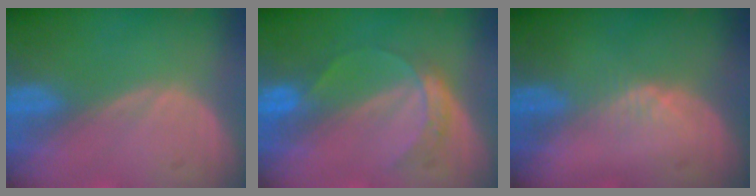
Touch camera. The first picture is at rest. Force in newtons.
{"total": 3.8, "press": 3.8, "slide": 0.4}
{"total": 1.7, "press": 1.5, "slide": 0.8}